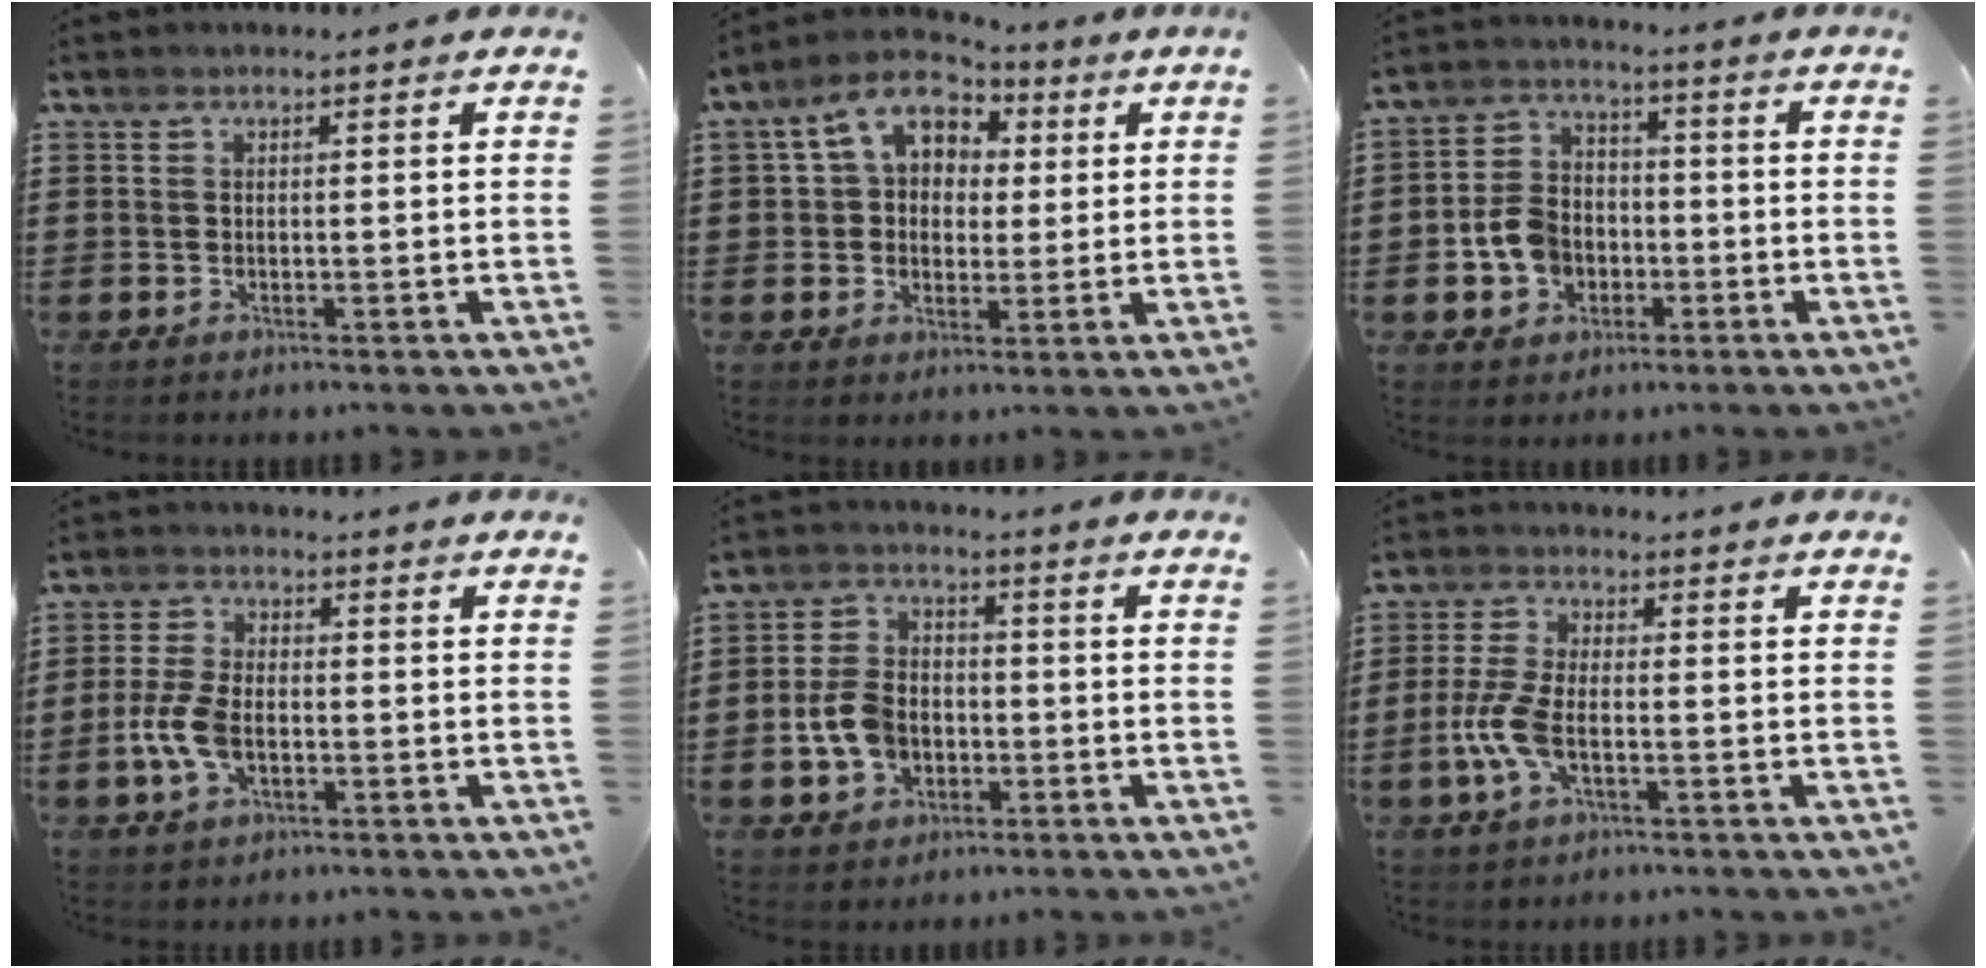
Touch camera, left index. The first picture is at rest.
{"total": 8.9, "force": [3.8, 6.7, 4.5], "torque": [-0.100, 0.004, 0.067]}
{"total": 7.1, "force": [-2.0, 5.8, 3.6], "torque": [-0.100, 0.011, -0.040]}
{"total": 6.5, "force": [-1.5, 3.3, 5.4], "torque": [-0.133, -0.006, -0.035]}
{"total": 7.2, "force": [-1.8, 5.1, 4.7], "torque": [-0.121, 0.003, -0.039]}
{"total": 6.5, "force": [-1.9, 2.6, 5.7], "torque": [-0.135, -0.010, -0.039]}